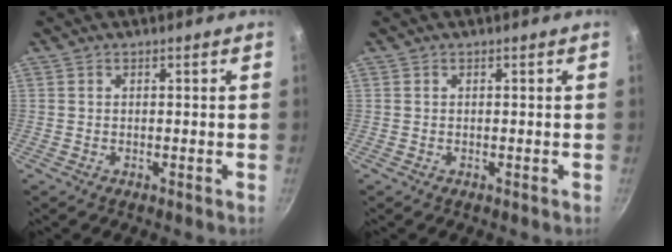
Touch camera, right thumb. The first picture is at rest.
{"total": 0.0}